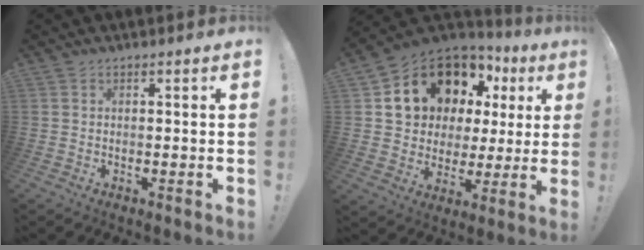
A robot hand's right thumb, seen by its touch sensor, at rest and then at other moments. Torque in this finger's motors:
{"motor_torque": [1.72, 2.93, 0.25, 0.03, 0.47]}